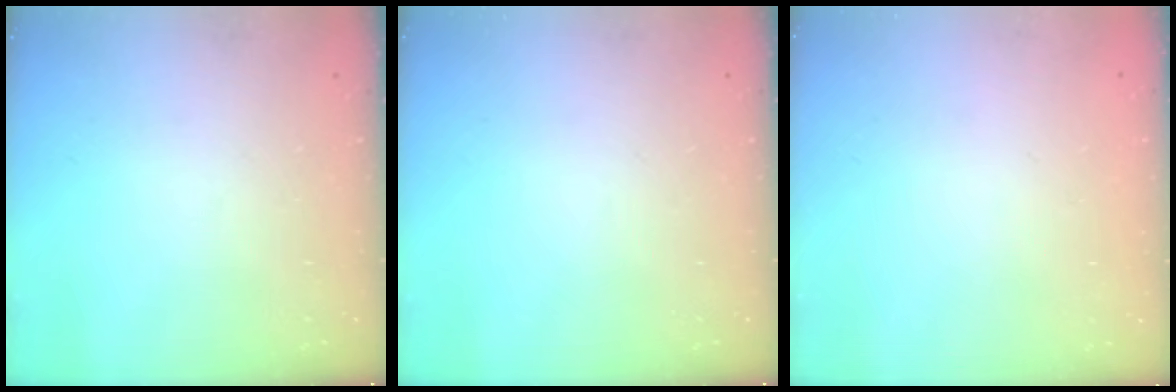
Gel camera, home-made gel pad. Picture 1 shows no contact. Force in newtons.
{"total": 0.0}
{"total": 1.8, "press": 1.8, "slide": 0.2}